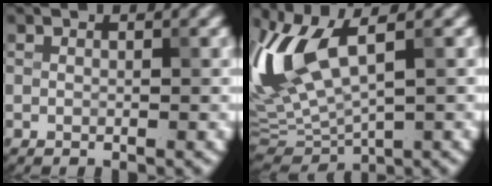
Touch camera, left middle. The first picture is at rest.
{"total": 9.9, "force": [3.2, 3.7, 8.5], "torque": [-0.202, 0.006, 0.061]}